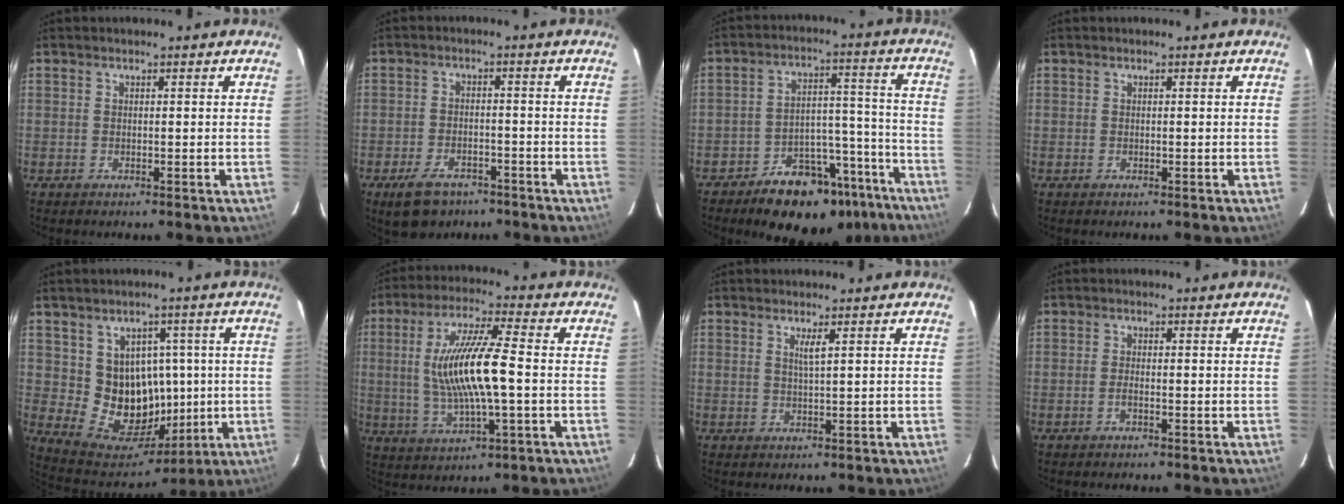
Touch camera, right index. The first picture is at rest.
{"total": 8.2, "force": [-5.6, 4.7, 3.8], "torque": [-0.093, 0.001, -0.083]}
{"total": 18.7, "force": [-14.4, 9.1, 7.7], "torque": [-0.119, 0.051, -0.182]}
{"total": 0.0}
{"total": 12.6, "force": [0.8, 11.7, 4.6], "torque": [-0.093, 0.007, 0.036]}
{"total": 14.2, "force": [-0.3, 2.4, 14.0], "torque": [-0.268, -0.001, 0.000]}
{"total": 1.8, "force": [0.9, -0.2, 1.6], "torque": [-0.027, -0.002, 0.015]}
{"total": 1.2, "force": [-0.7, 0.3, 1.0], "torque": [-0.023, 0.000, -0.013]}